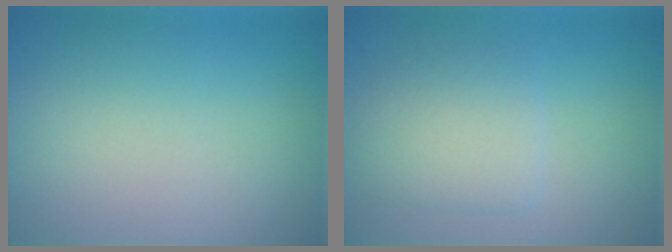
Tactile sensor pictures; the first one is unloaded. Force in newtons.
{"total": 3.0, "press": 3.0, "slide": 0.3}